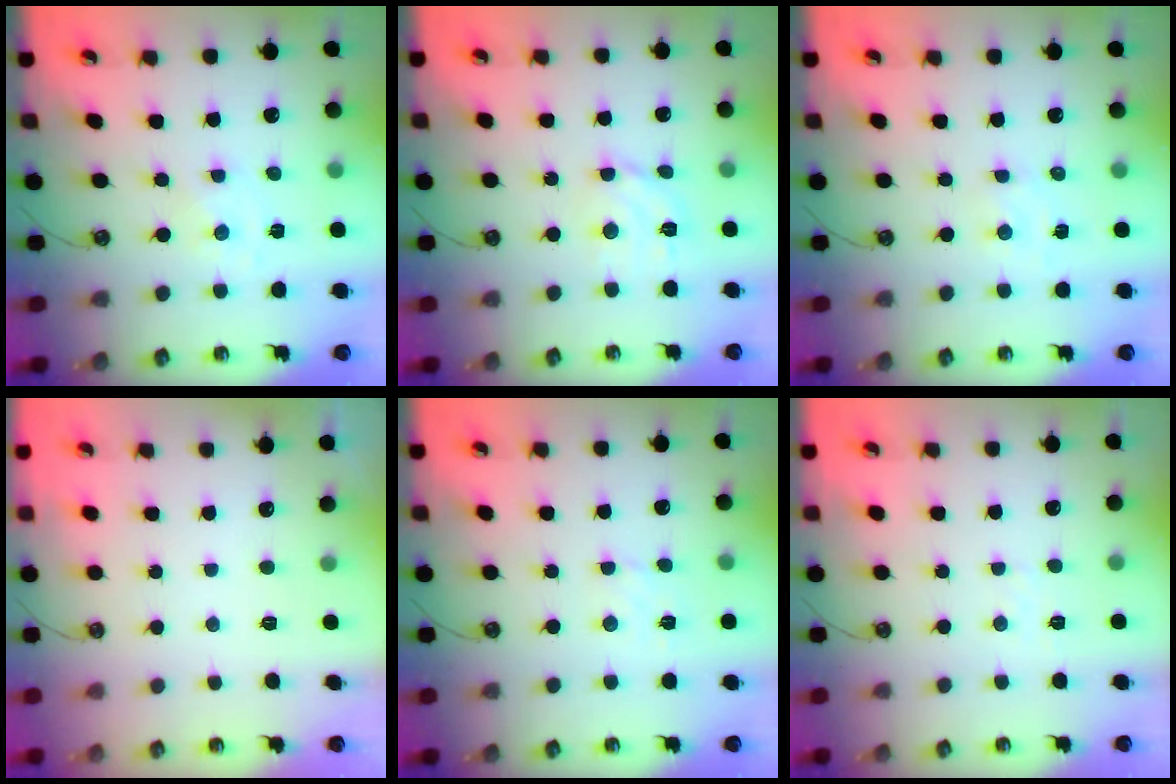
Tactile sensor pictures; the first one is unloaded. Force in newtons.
{"total": 8.2, "press": 8.1, "slide": 1.0}
{"total": 1.4, "press": 1.4, "slide": 0.3}
{"total": 0.0}
{"total": 2.9, "press": 2.8, "slide": 0.6}
{"total": 3.2, "press": 3.2, "slide": 0.5}